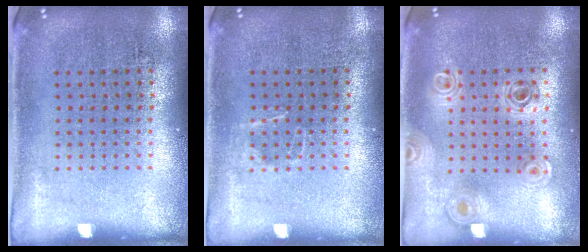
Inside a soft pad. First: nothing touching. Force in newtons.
{"total": 0.7, "press": 0.6, "slide": 0.3}
{"total": 1.0, "press": 1.0, "slide": 0.2}